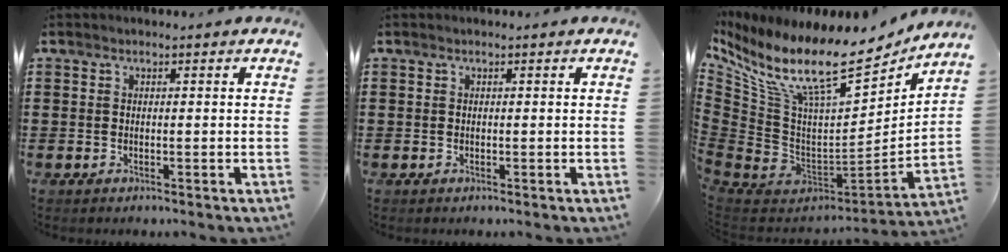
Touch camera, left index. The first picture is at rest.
{"total": 0.0}
{"total": 14.6, "force": [9.9, 4.4, 9.8], "torque": [-0.222, -0.076, 0.164]}